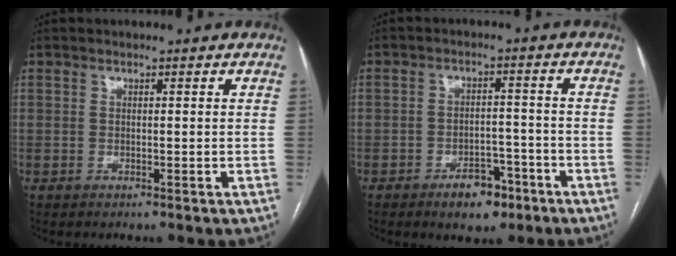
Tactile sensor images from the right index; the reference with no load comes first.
{"total": 6.0, "force": [-3.9, 3.1, 3.4], "torque": [-0.042, 0.008, -0.055]}